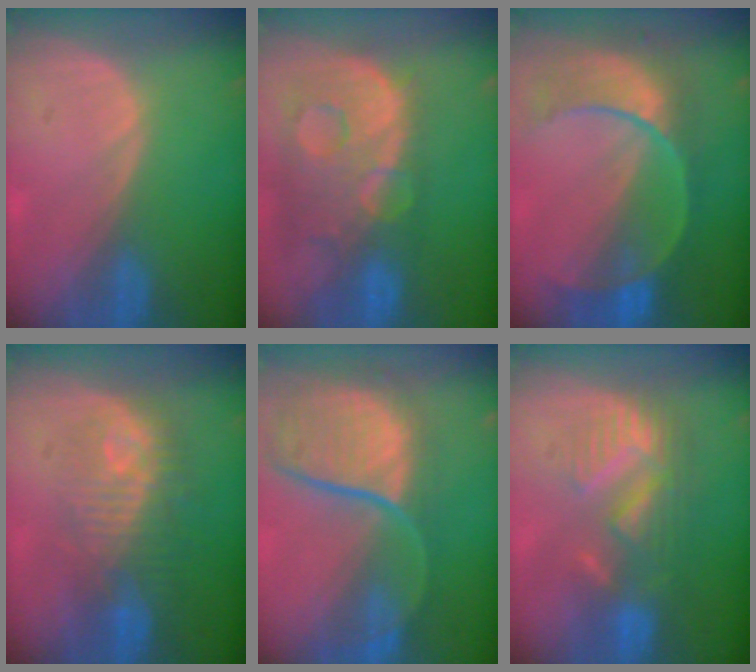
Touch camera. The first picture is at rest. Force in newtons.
{"total": 13.6, "press": 11.1, "slide": 8.0}
{"total": 9.7, "press": 8.6, "slide": 4.5}
{"total": 9.4, "press": 8.8, "slide": 3.1}
{"total": 12.1, "press": 9.8, "slide": 7.1}
{"total": 8.7, "press": 8.0, "slide": 3.3}